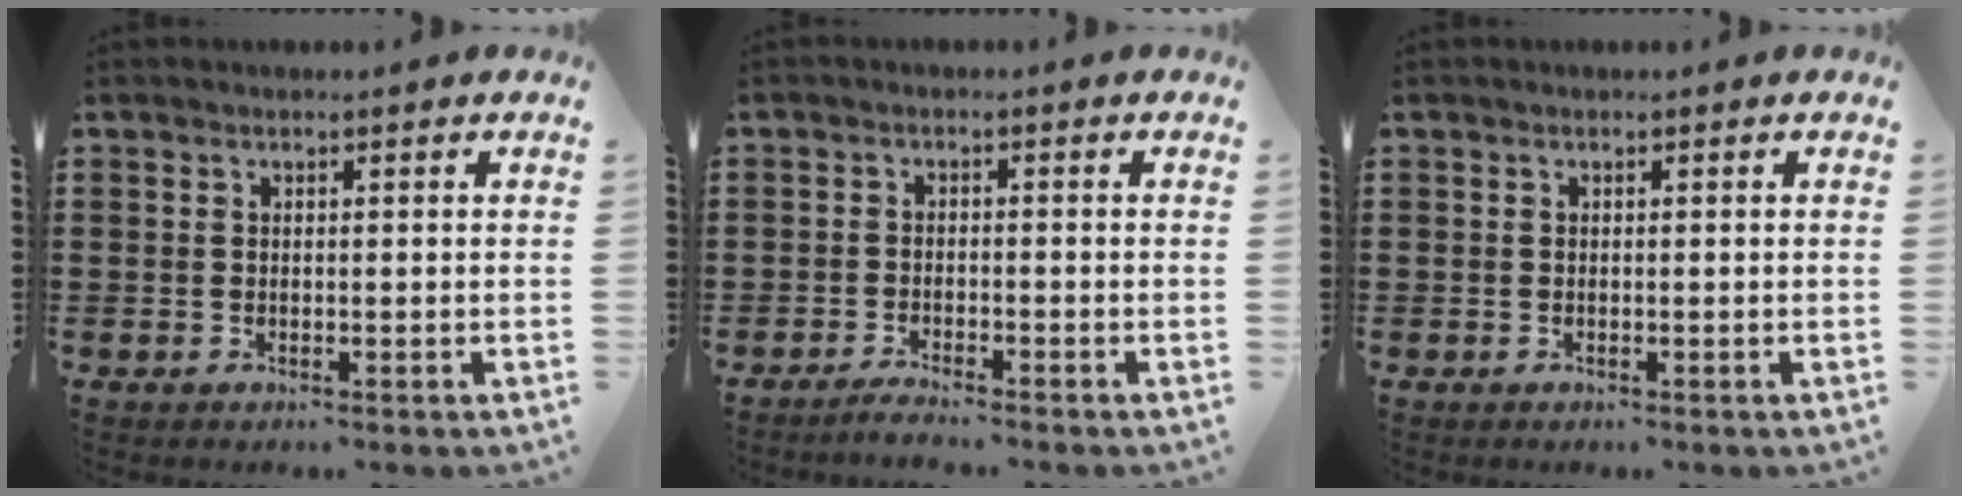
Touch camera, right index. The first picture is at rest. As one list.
[{"total": 1.9, "force": [-1.8, -0.2, 0.3], "torque": [-0.006, 0.003, -0.036]}, {"total": 0.0}]